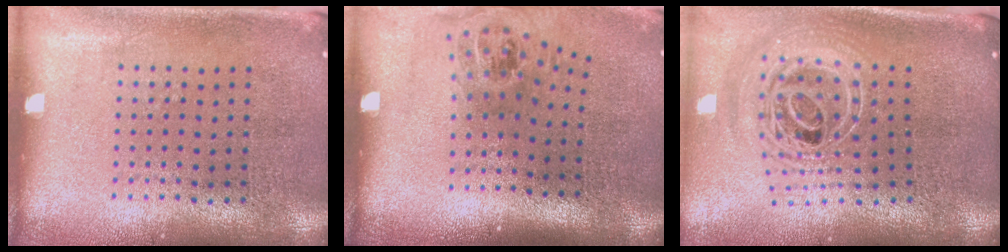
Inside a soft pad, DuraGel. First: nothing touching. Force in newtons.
{"total": 1.5, "press": 1.1, "slide": 1.0}
{"total": 2.7, "press": 1.8, "slide": 2.0}